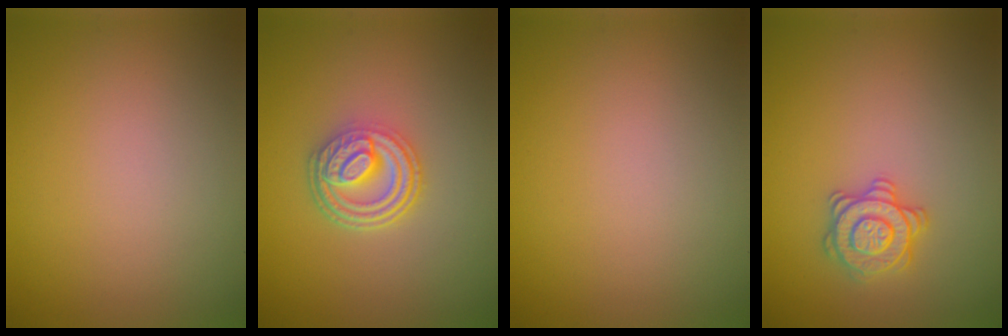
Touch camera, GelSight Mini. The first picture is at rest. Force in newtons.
{"total": 4.7, "press": 3.6, "slide": 3.0}
{"total": 0.0}
{"total": 2.8, "press": 2.8, "slide": 0.4}